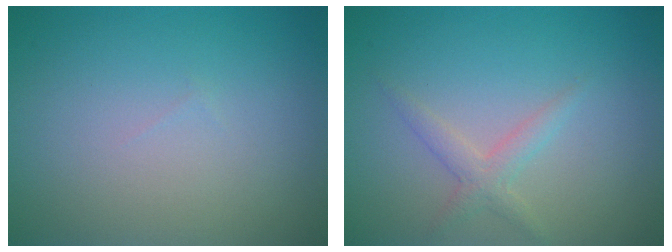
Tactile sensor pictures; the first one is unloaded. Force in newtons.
{"total": 1.8, "press": 1.8, "slide": 0.1}